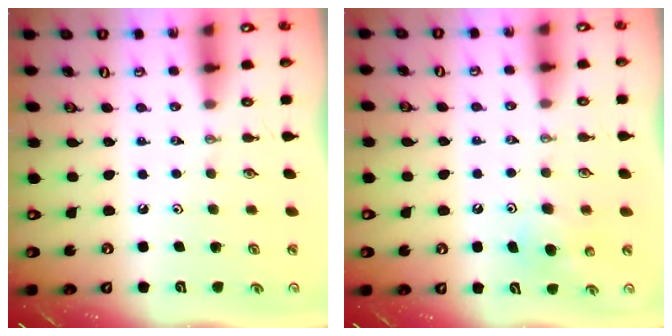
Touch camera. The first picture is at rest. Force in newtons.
{"total": 5.5, "press": 5.4, "slide": 1.1}